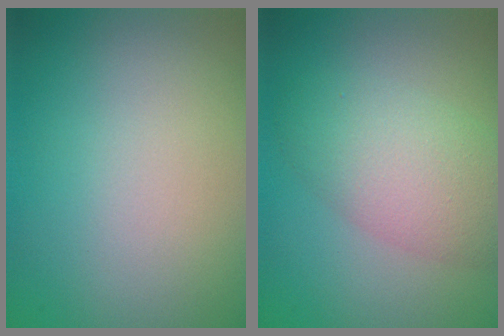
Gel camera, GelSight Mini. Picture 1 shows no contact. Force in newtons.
{"total": 5.5, "press": 5.5, "slide": 0.2}